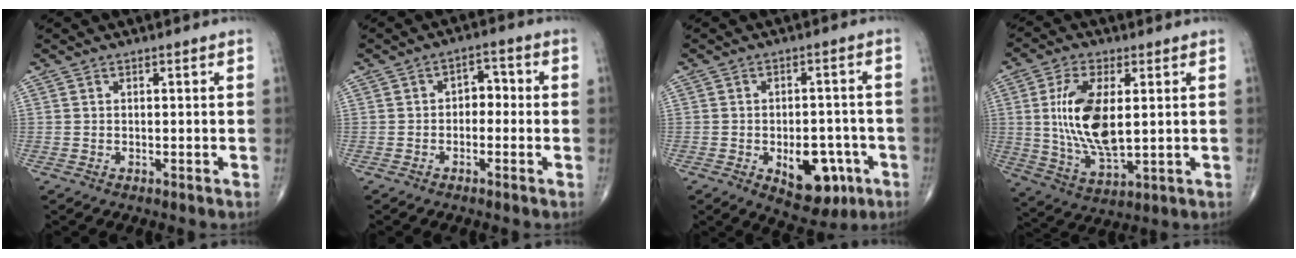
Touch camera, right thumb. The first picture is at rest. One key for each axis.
{"total": 4.0, "fx": -0.6, "fy": 2.9, "fz": 2.7, "tx": -0.018, "ty": 0.020, "tz": -0.021}
{"total": 13.6, "fx": -5.2, "fy": 7.4, "fz": 10.2, "tx": -0.108, "ty": 0.026, "tz": -0.061}
{"total": 14.3, "fx": 1.9, "fy": 6.6, "fz": 12.5, "tx": -0.245, "ty": -0.019, "tz": 0.044}